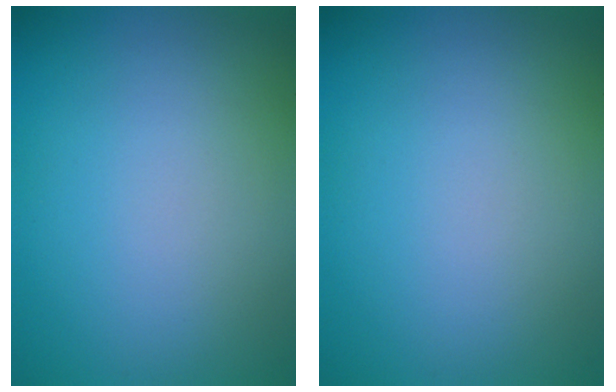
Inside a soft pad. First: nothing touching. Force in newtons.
{"total": 0.0}